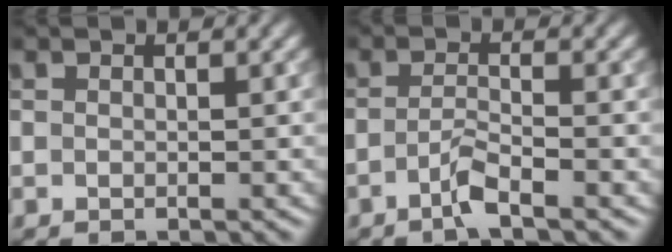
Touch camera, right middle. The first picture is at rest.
{"total": 2.2, "force": [-1.3, 0.3, 1.7], "torque": [-0.033, 0.004, -0.032]}